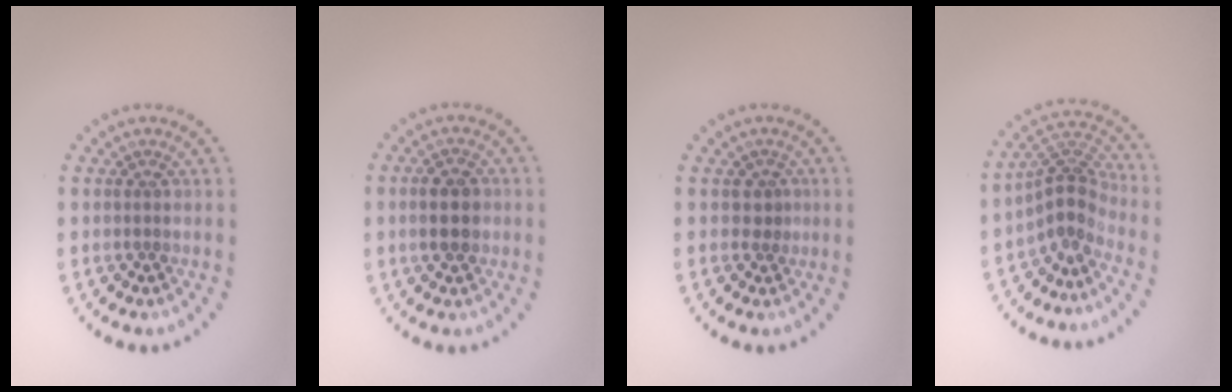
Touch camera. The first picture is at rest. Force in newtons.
{"total": 2.7, "press": 2.7, "slide": 0.2}
{"total": 1.3, "press": 1.0, "slide": 0.8}
{"total": 3.5, "press": 2.5, "slide": 2.5}